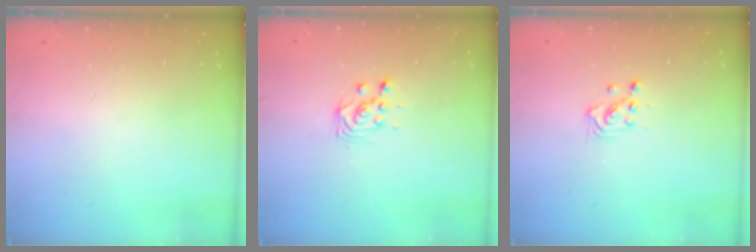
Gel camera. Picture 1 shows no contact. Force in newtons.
{"total": 3.0, "press": 3.0, "slide": 0.2}
{"total": 2.3, "press": 2.3, "slide": 0.3}